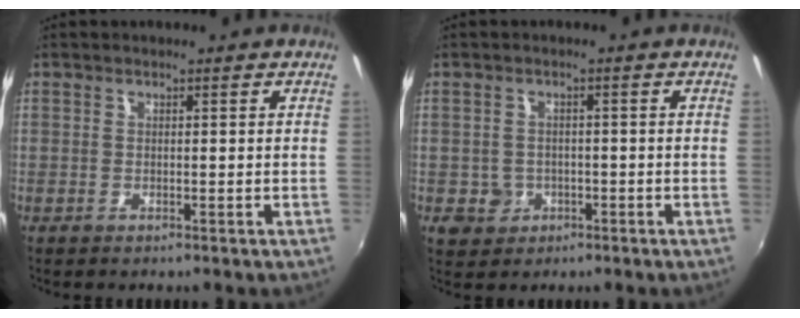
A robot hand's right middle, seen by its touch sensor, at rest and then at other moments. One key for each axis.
{"total": 4.7, "fx": -1.4, "fy": 4.3, "fz": 1.1, "tx": -0.031, "ty": 0.002, "tz": -0.015}